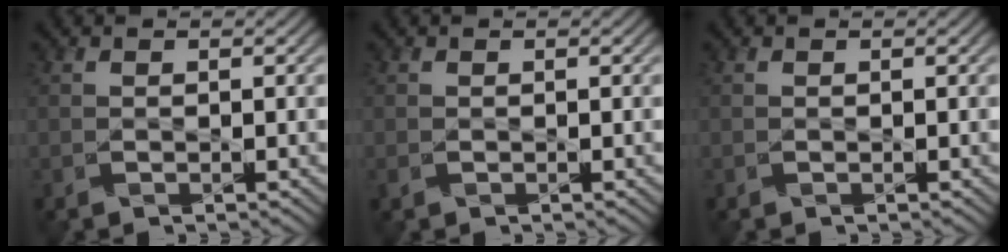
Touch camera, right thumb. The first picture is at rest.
{"total": 0.6, "force": [-0.2, 0.4, 0.3], "torque": [-0.009, -0.004, -0.005]}
{"total": 0.0}